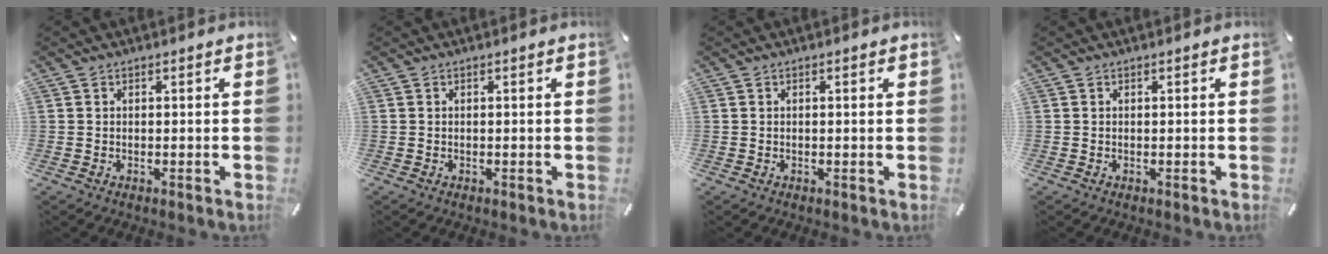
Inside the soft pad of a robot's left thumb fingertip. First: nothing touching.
{"total": 0.0}
{"total": 0.7, "force": [0.0, 0.1, 0.7], "torque": [-0.014, 0.001, 0.000]}
{"total": 0.0}